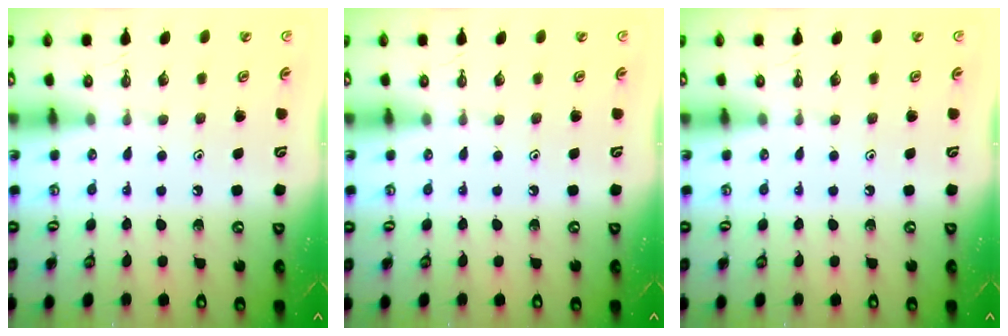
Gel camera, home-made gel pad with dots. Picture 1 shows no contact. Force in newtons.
{"total": 0.0}
{"total": 0.0}